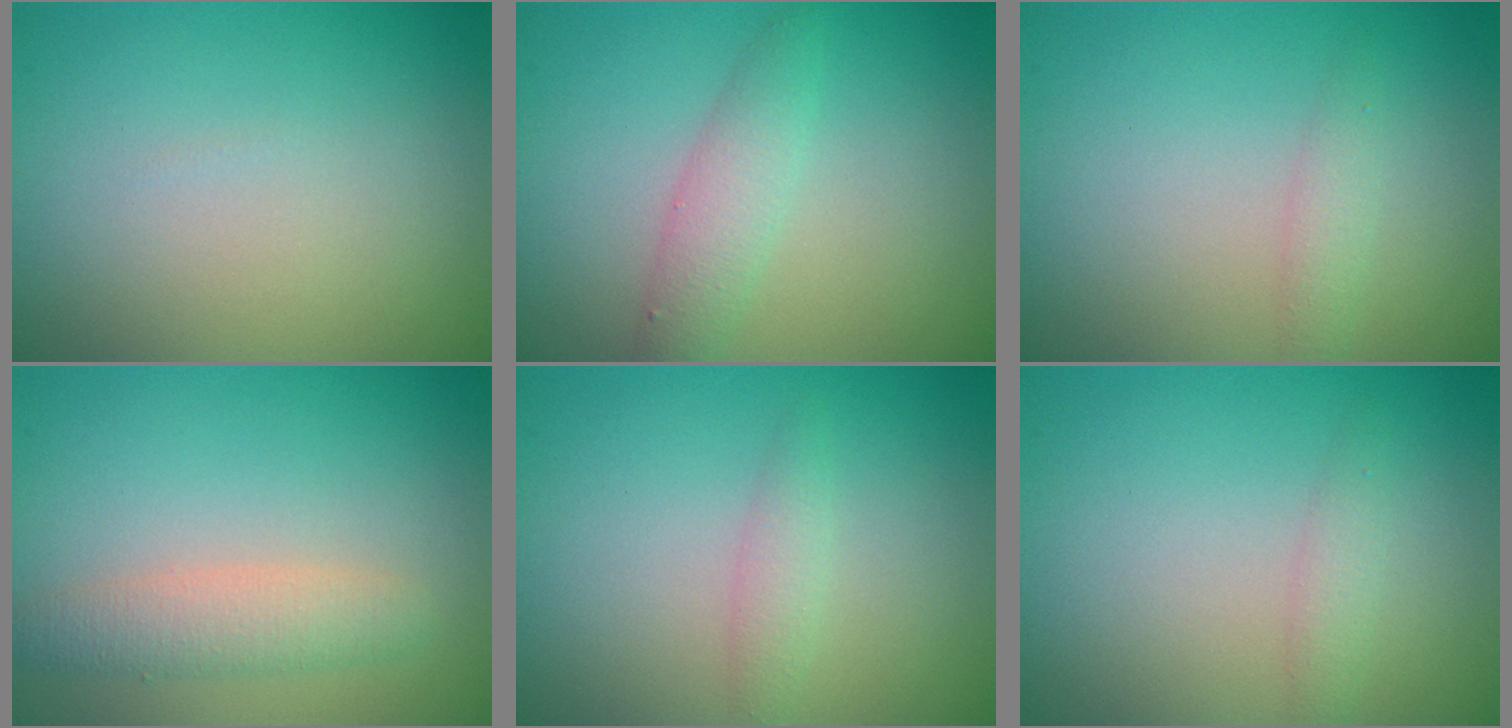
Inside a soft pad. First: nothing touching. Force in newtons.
{"total": 2.4, "press": 2.4, "slide": 0.1}
{"total": 1.3, "press": 1.3, "slide": 0.0}
{"total": 2.6, "press": 2.6, "slide": 0.1}
{"total": 1.2, "press": 1.2, "slide": 0.0}
{"total": 1.3, "press": 1.3, "slide": 0.0}